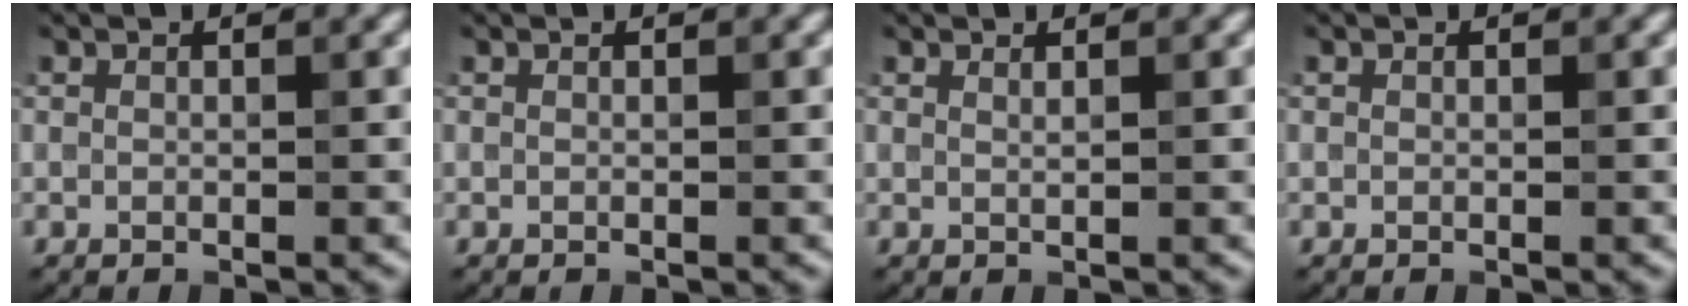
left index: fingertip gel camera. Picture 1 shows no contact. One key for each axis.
{"total": 0.0}
{"total": 0.6, "fx": 0.5, "fy": 0.2, "fz": 0.3, "tx": 0.000, "ty": -0.002, "tz": 0.008}
{"total": 0.0}